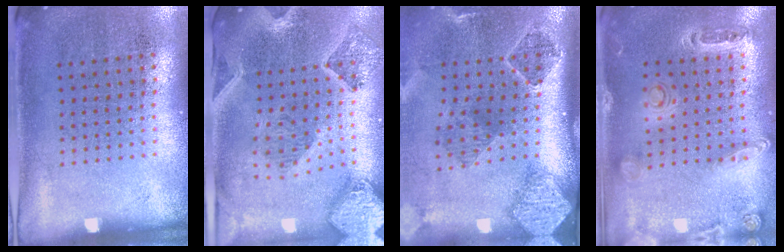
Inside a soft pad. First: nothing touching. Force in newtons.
{"total": 2.3, "press": 2.1, "slide": 1.0}
{"total": 2.9, "press": 1.9, "slide": 2.1}
{"total": 1.0, "press": 1.0, "slide": 0.3}